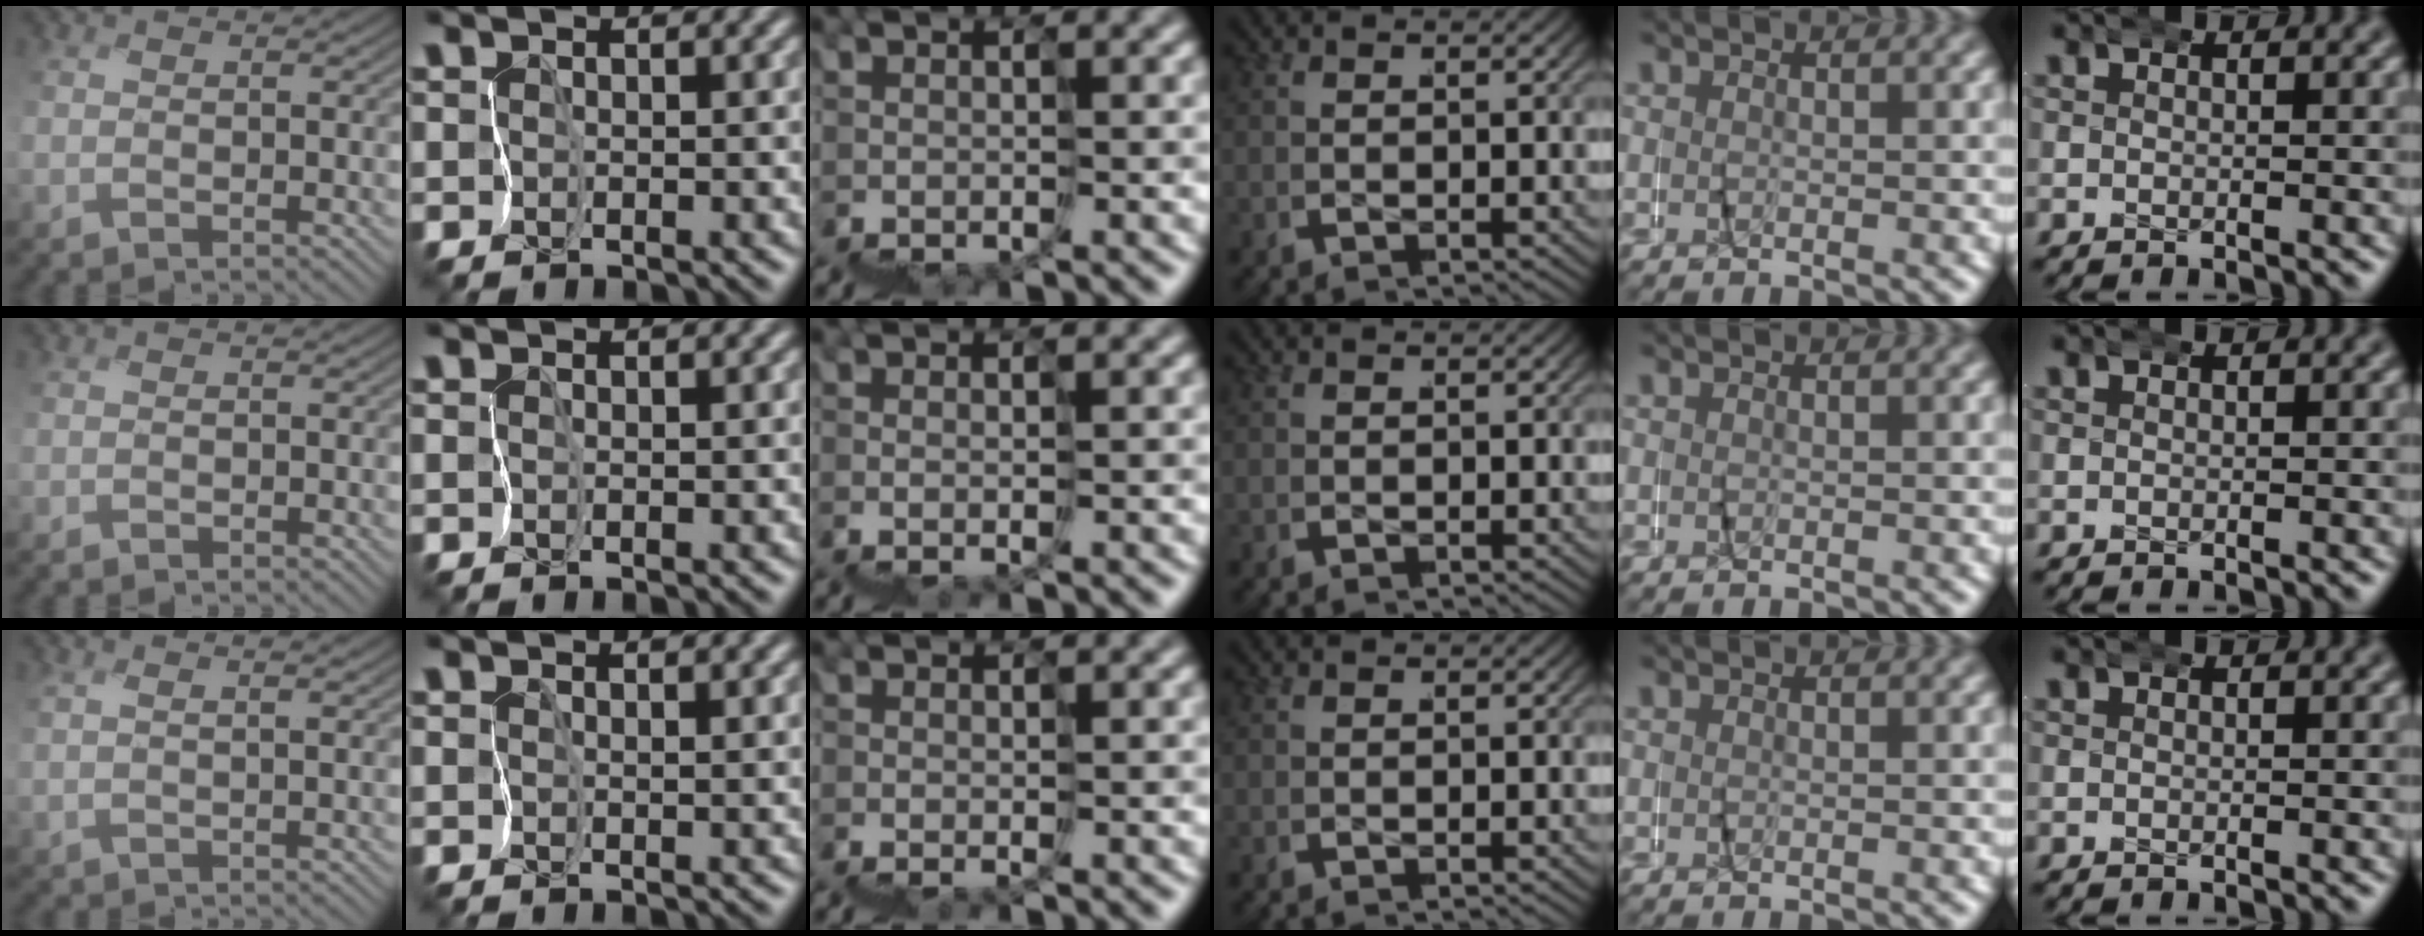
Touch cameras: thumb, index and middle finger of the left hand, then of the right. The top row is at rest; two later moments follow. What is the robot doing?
{"motion": "wrap", "object": "netting"}